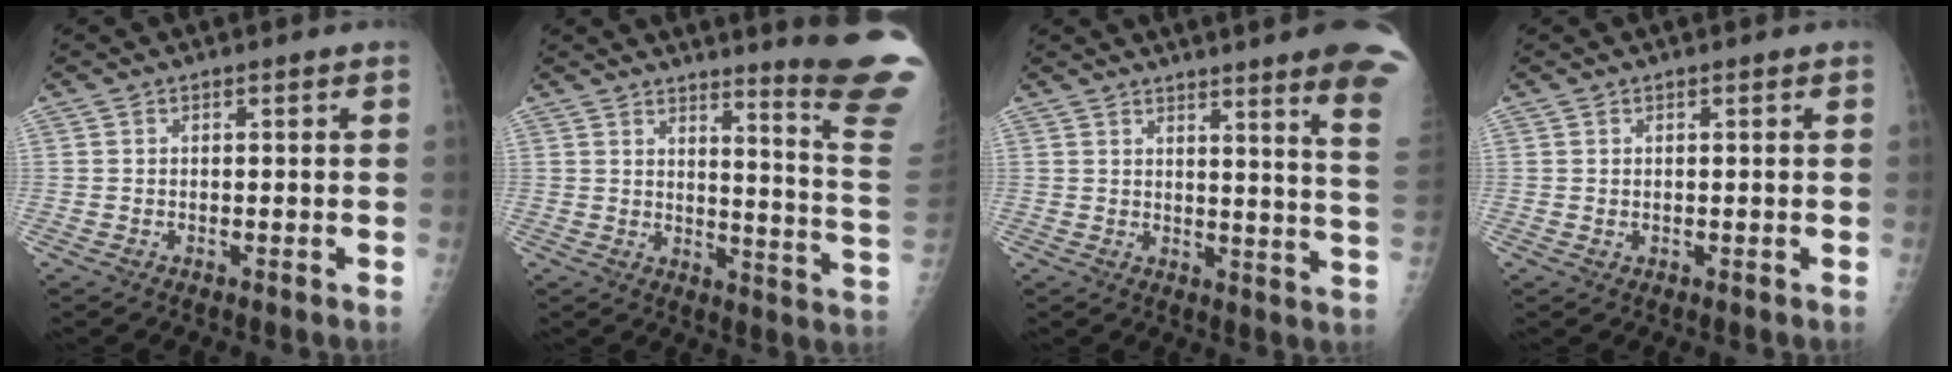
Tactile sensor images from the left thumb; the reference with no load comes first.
{"total": 18.0, "force": [14.9, -1.0, 10.0], "torque": [-0.114, -0.171, 0.173]}
{"total": 16.0, "force": [11.7, -0.4, 11.0], "torque": [-0.120, -0.079, 0.123]}
{"total": 0.9, "force": [0.3, 0.5, 0.6], "torque": [-0.009, 0.000, 0.010]}